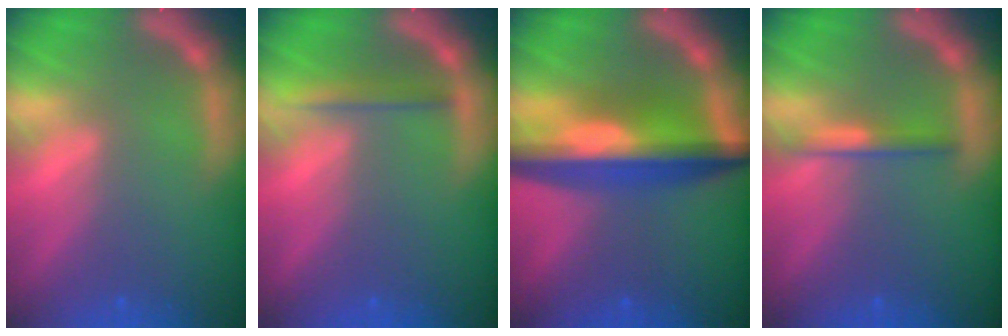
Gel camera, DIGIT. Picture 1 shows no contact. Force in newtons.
{"total": 2.0}
{"total": 9.6}
{"total": 1.9}